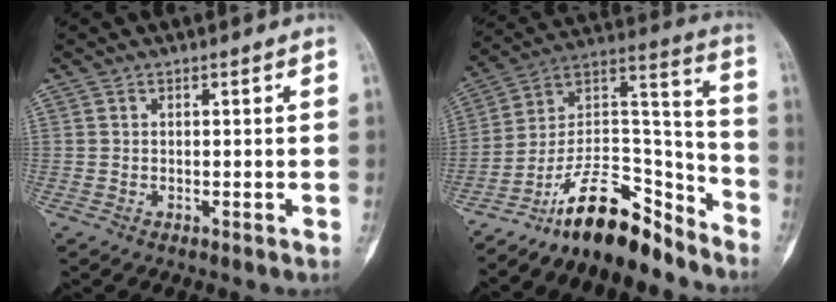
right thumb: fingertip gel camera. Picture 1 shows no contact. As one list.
[{"total": 18.8, "force": [-15.0, 6.8, 9.0], "torque": [-0.108, 0.138, -0.260]}]